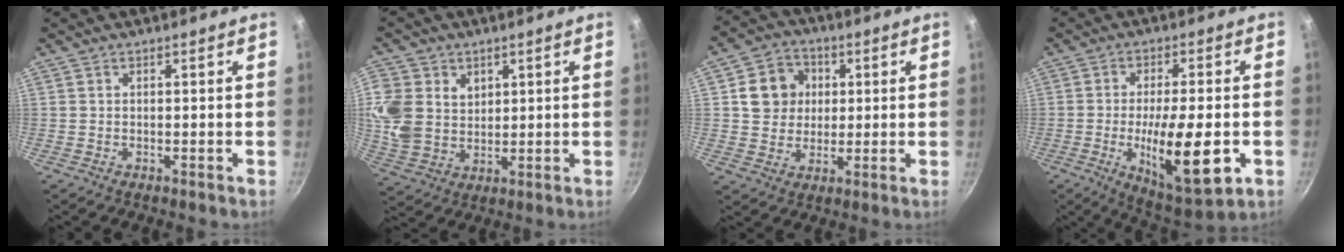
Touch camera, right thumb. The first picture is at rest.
{"total": 12.1, "force": [2.7, 9.8, 6.6], "torque": [-0.132, -0.010, 0.061]}
{"total": 9.9, "force": [1.9, 8.8, 4.2], "torque": [-0.036, 0.002, 0.029]}
{"total": 16.4, "force": [-4.0, 5.4, 14.9], "torque": [-0.234, -0.010, -0.054]}